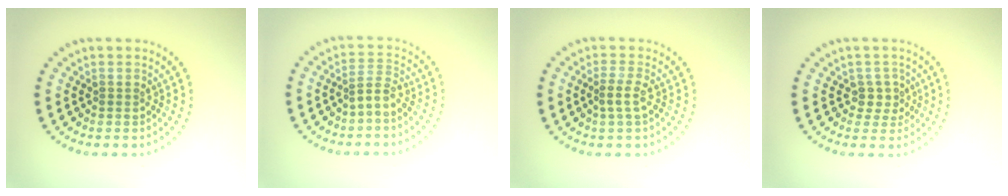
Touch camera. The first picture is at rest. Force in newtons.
{"total": 1.8, "press": 1.1, "slide": 1.4}
{"total": 1.9, "press": 1.5, "slide": 1.2}
{"total": 1.6, "press": 1.3, "slide": 1.0}